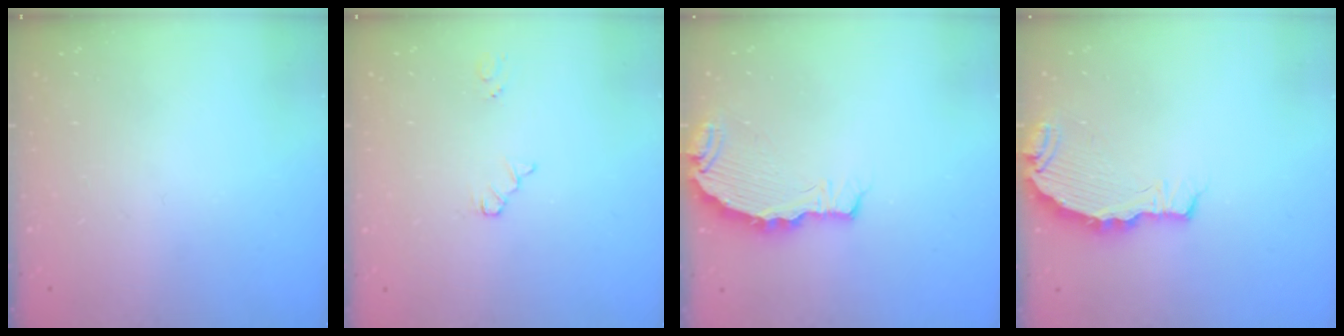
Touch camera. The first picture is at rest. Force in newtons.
{"total": 3.9, "press": 3.9, "slide": 0.5}
{"total": 4.6, "press": 4.6, "slide": 0.4}
{"total": 5.0, "press": 4.9, "slide": 0.4}